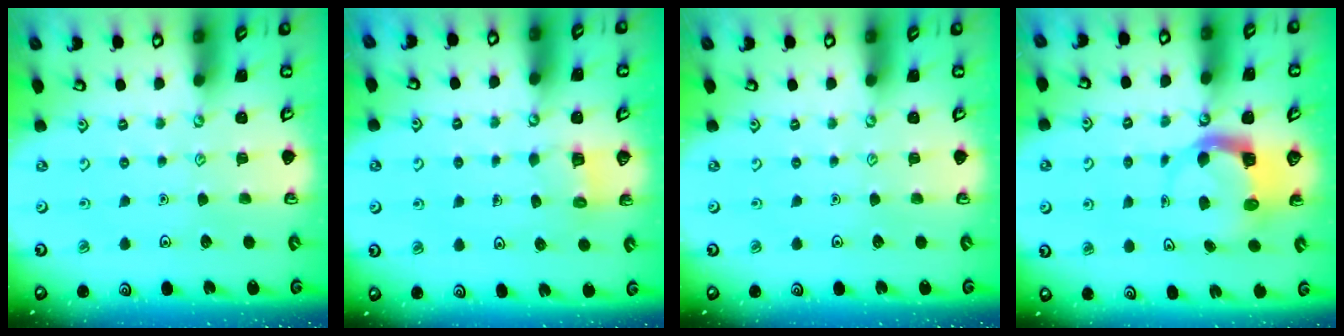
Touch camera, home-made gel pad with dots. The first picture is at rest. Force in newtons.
{"total": 3.0, "press": 3.0, "slide": 0.1}
{"total": 0.0}
{"total": 3.8, "press": 3.8, "slide": 0.5}